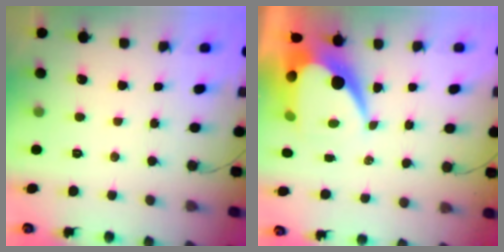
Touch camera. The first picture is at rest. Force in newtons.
{"total": 11.6, "press": 11.6, "slide": 0.7}